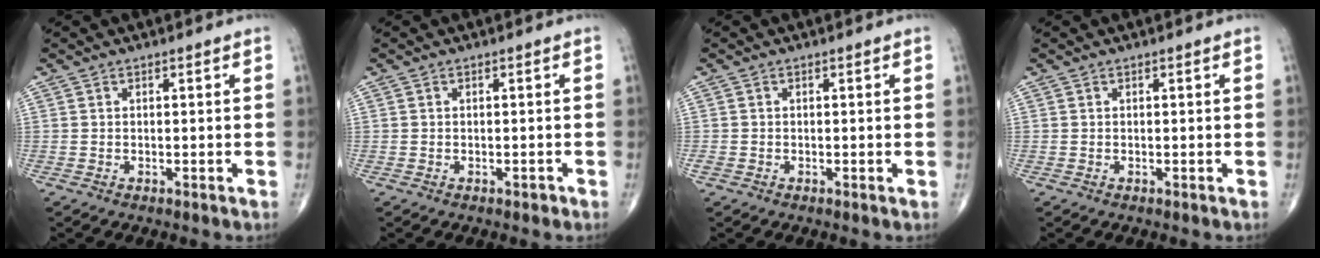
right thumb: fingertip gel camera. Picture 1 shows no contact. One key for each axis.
{"total": 0.7, "fx": -0.4, "fy": 0.4, "fz": 0.4, "tx": -0.003, "ty": 0.000, "tz": -0.007}
{"total": 1.1, "fx": -0.4, "fy": 0.8, "fz": 0.7, "tx": -0.016, "ty": -0.003, "tz": -0.009}
{"total": 0.0}